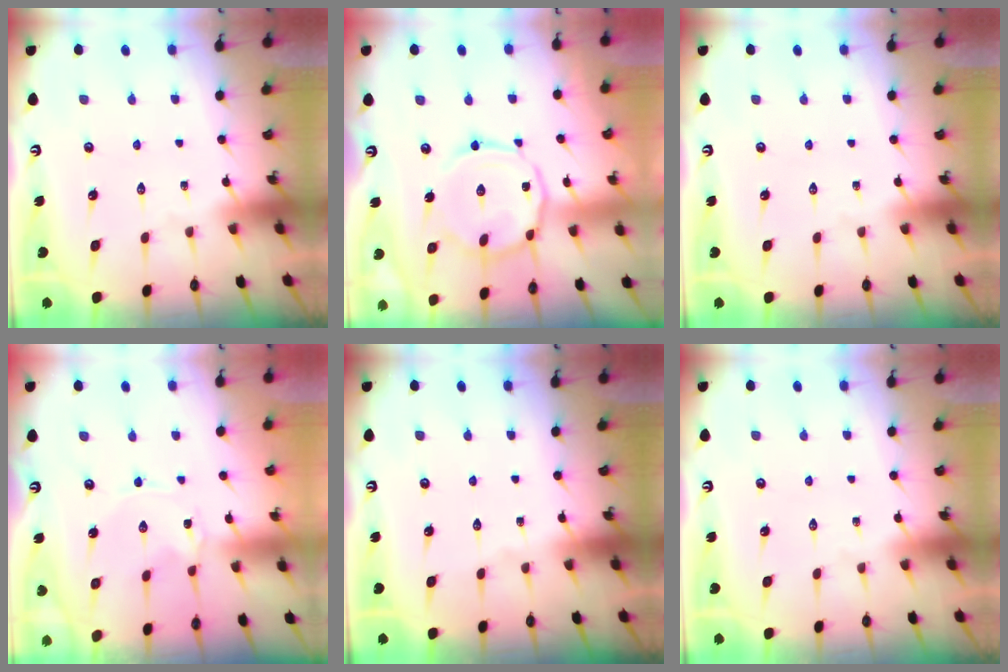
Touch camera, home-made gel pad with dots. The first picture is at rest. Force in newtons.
{"total": 12.9, "press": 12.8, "slide": 0.7}
{"total": 0.0}
{"total": 0.6, "press": 0.6, "slide": 0.1}
{"total": 0.0}
{"total": 0.0}